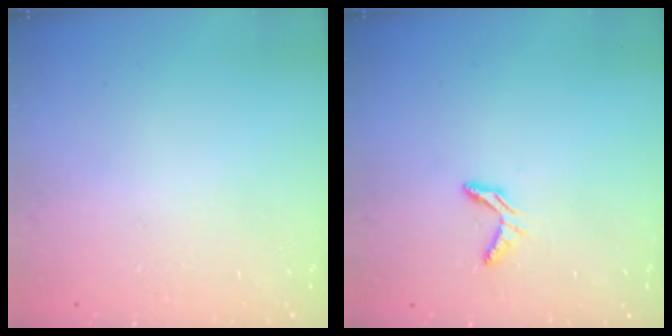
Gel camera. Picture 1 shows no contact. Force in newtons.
{"total": 4.7, "press": 4.7, "slide": 0.1}